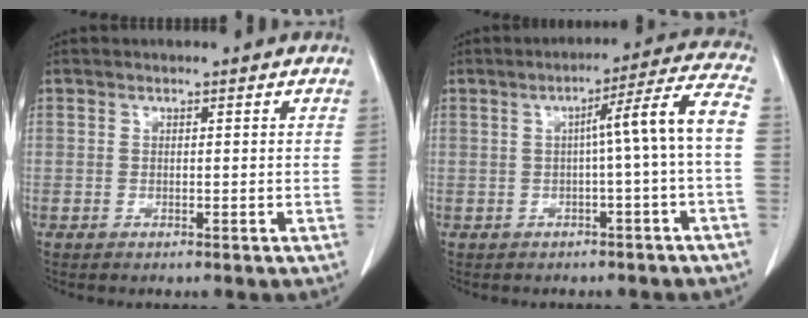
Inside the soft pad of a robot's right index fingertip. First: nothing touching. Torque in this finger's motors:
{"motor_torque": [0.98, -0.25, 0.56, 0.15]}